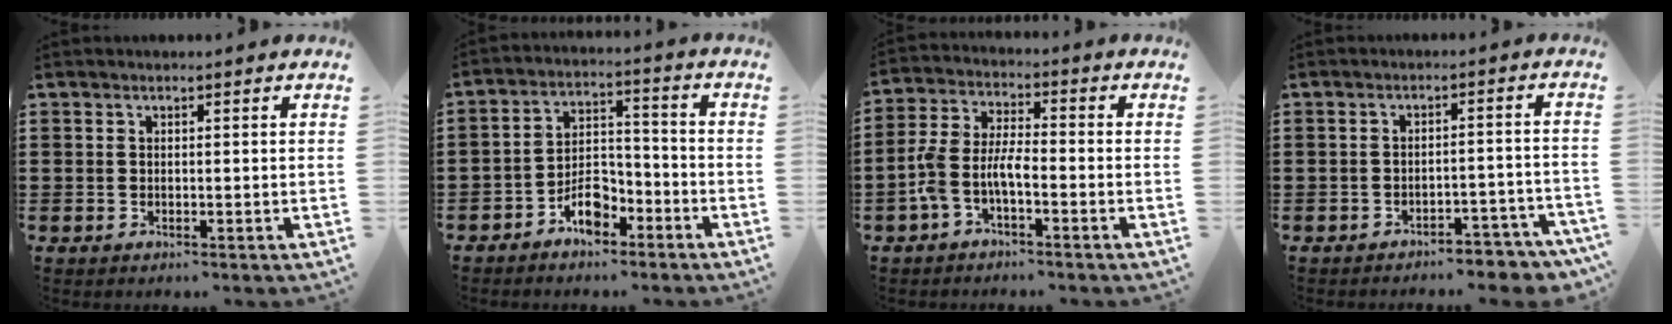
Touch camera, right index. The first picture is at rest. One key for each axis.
{"total": 6.2, "fx": -4.3, "fy": 3.0, "fz": 3.4, "tx": -0.067, "ty": 0.016, "tz": -0.081}
{"total": 5.9, "fx": -2.5, "fy": 2.2, "fz": 4.9, "tx": -0.127, "ty": -0.006, "tz": -0.055}
{"total": 3.7, "fx": -3.5, "fy": 0.4, "fz": 1.1, "tx": -0.021, "ty": 0.003, "tz": -0.072}